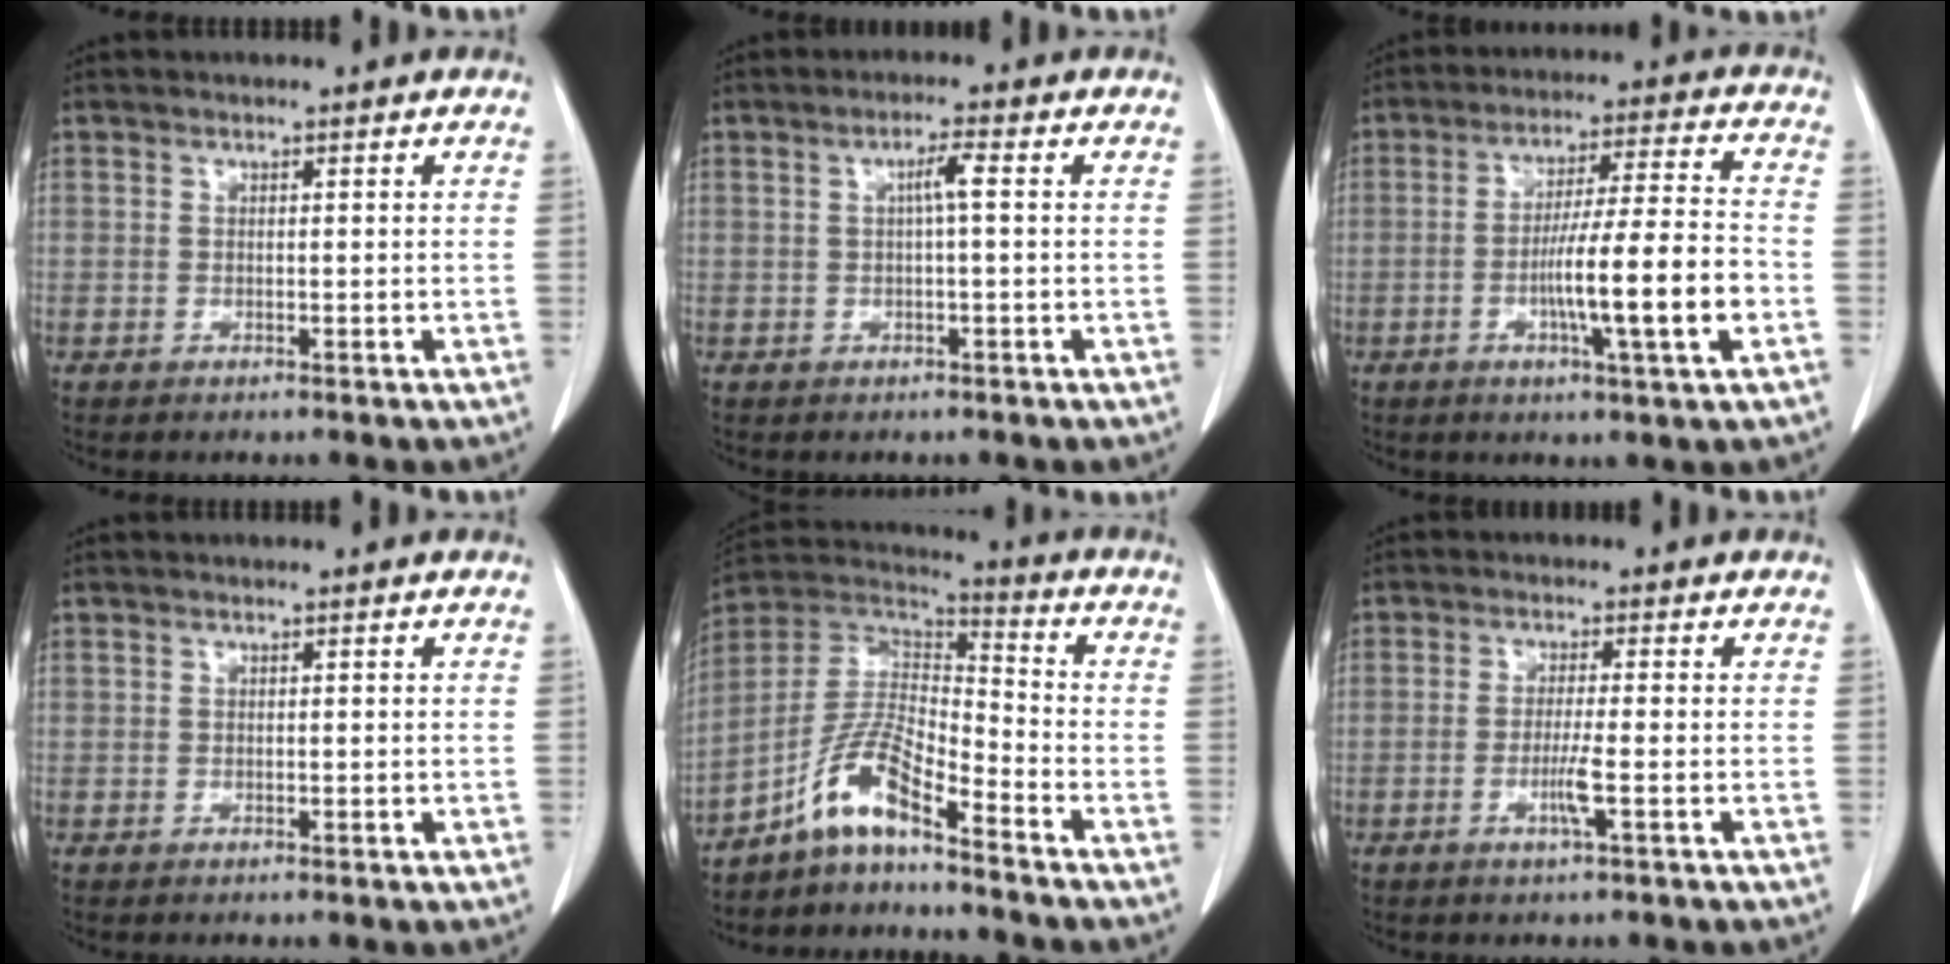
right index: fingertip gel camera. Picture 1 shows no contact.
{"total": 2.6, "force": [0.3, 0.1, 2.5], "torque": [-0.044, 0.004, 0.006]}
{"total": 12.8, "force": [-3.6, -0.1, 12.3], "torque": [-0.206, 0.000, -0.062]}
{"total": 0.0}
{"total": 9.5, "force": [-6.8, 1.5, 6.4], "torque": [-0.143, 0.019, -0.133]}
{"total": 3.4, "force": [-1.1, -0.3, 3.2], "torque": [-0.064, -0.006, -0.024]}